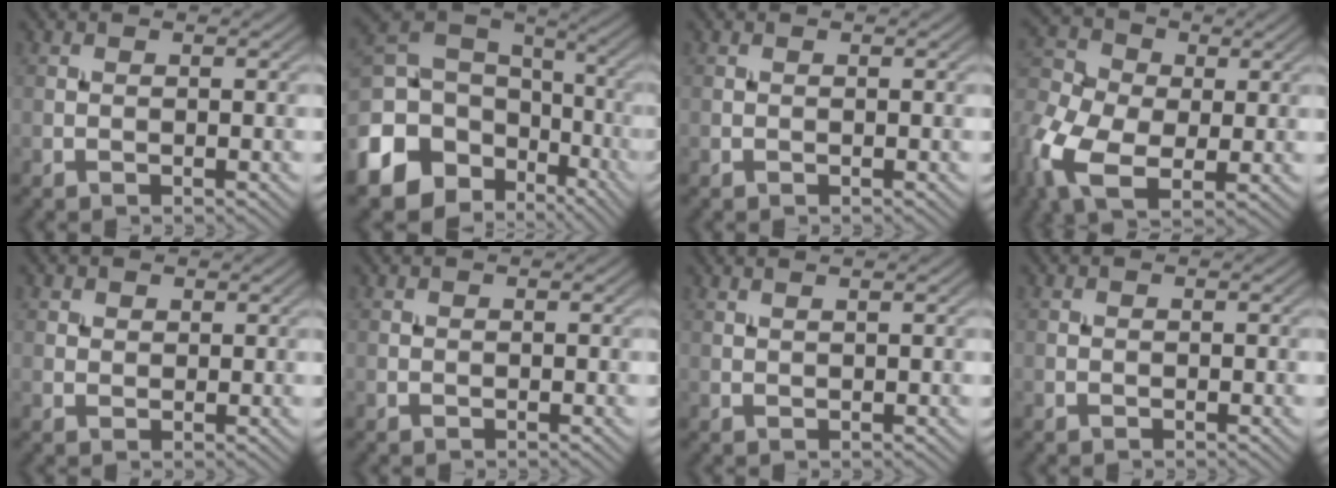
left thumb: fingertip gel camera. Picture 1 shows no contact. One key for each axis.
{"total": 15.9, "fx": -6.6, "fy": 12.1, "fz": 7.9, "tx": -0.231, "ty": -0.040, "tz": -0.113}
{"total": 0.0}
{"total": 12.6, "fx": -3.0, "fy": 8.1, "fz": 9.1, "tx": -0.248, "ty": -0.009, "tz": -0.068}
{"total": 1.6, "fx": 1.1, "fy": 1.1, "fz": 0.4, "tx": -0.010, "ty": 0.000, "tz": 0.024}
{"total": 0.0}
{"total": 1.8, "fx": 1.3, "fy": 0.4, "fz": 1.2, "tx": -0.015, "ty": 0.002, "tz": 0.011}
{"total": 0.0}